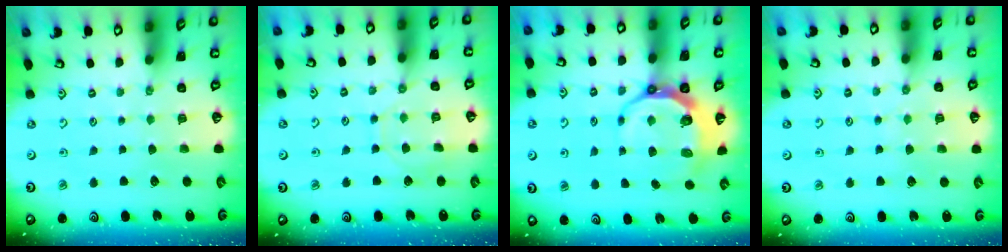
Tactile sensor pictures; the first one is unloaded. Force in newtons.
{"total": 8.5, "press": 8.4, "slide": 0.9}
{"total": 9.1, "press": 8.1, "slide": 4.1}
{"total": 5.7, "press": 5.7, "slide": 0.6}